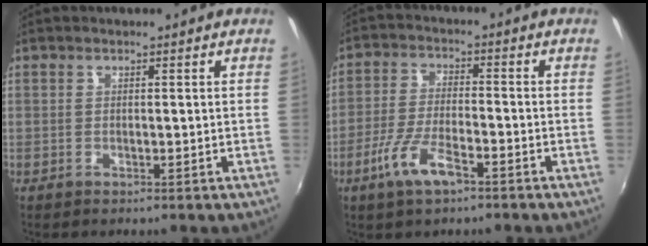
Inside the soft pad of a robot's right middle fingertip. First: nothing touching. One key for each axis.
{"total": 8.2, "fx": -4.7, "fy": 2.3, "fz": 6.3, "tx": -0.136, "ty": -0.008, "tz": -0.090}